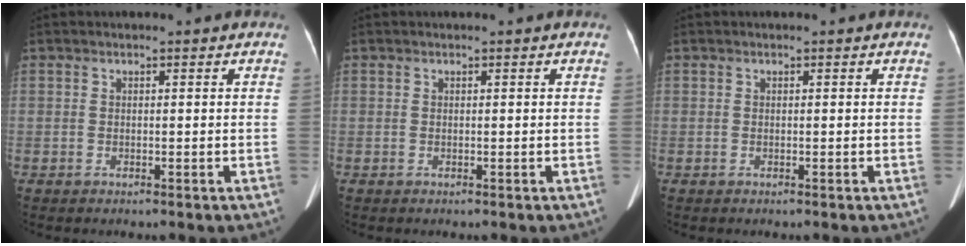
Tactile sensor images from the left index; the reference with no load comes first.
{"total": 0.0}
{"total": 0.0}